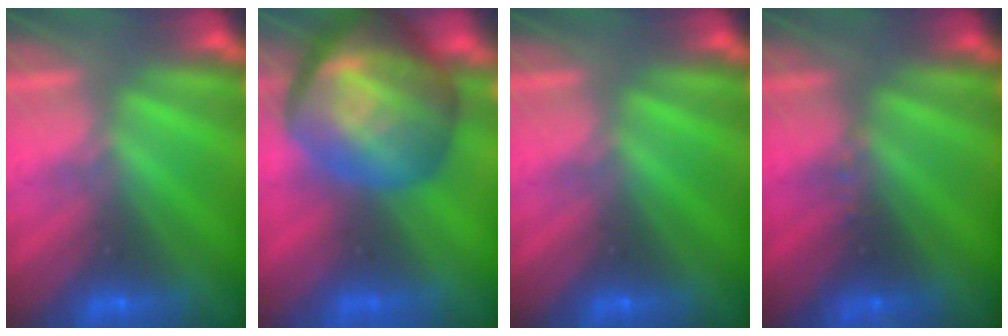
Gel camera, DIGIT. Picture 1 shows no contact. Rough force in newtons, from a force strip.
{"total": 8.8}
{"total": 0.0}
{"total": 2.5}